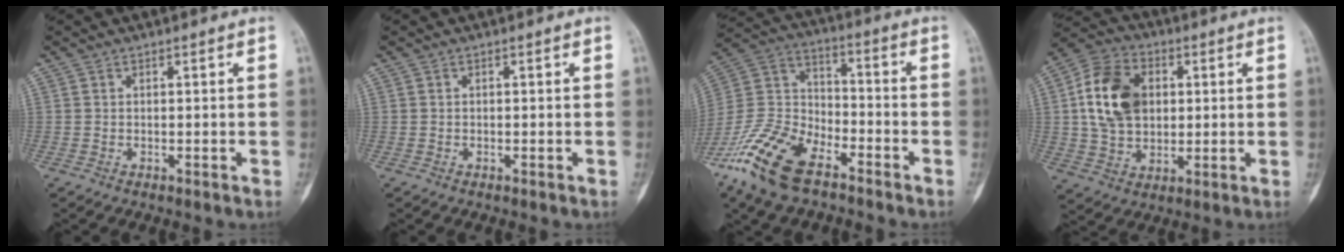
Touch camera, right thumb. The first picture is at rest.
{"total": 0.0}
{"total": 17.5, "force": [-11.4, 8.2, 10.3], "torque": [-0.210, 0.051, -0.224]}
{"total": 14.9, "force": [2.3, 10.6, 10.2], "torque": [-0.167, 0.008, 0.038]}